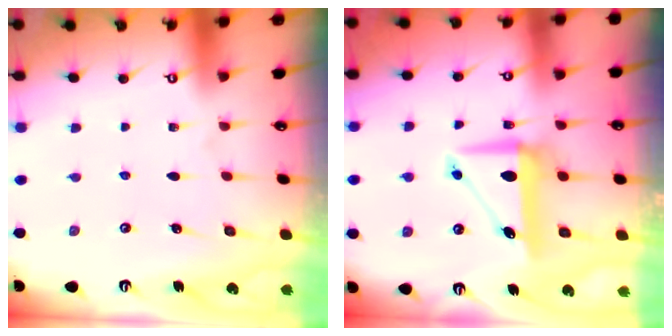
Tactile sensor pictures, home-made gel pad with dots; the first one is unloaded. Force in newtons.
{"total": 7.9, "press": 7.7, "slide": 1.9}